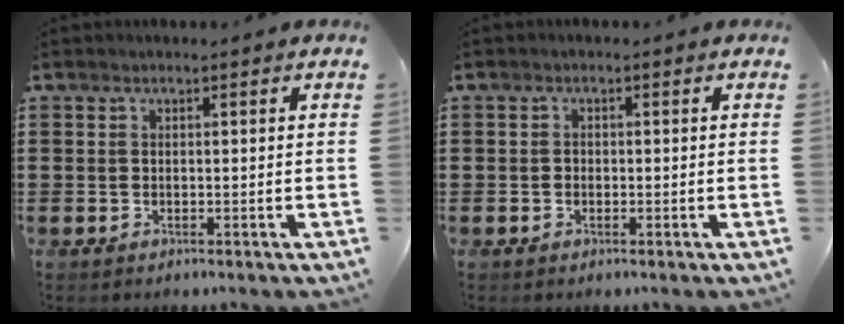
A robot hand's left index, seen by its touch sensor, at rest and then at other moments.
{"total": 0.8, "force": [-0.3, 0.6, 0.4], "torque": [-0.010, 0.001, -0.006]}